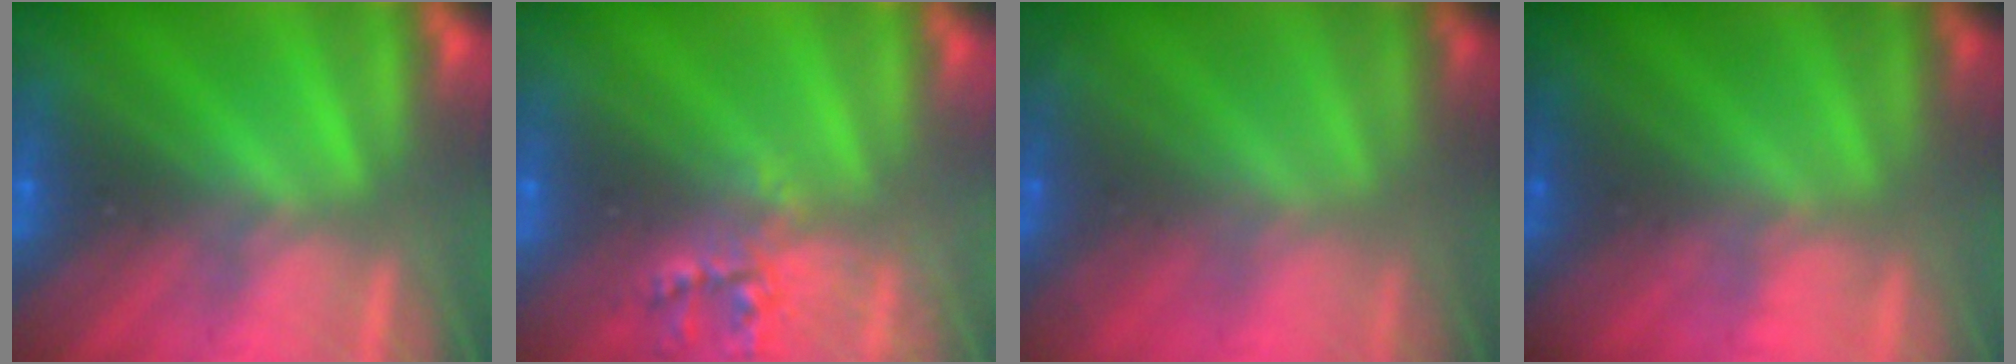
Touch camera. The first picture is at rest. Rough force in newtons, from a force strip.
{"total": 2.3}
{"total": 1.5}
{"total": 1.8}